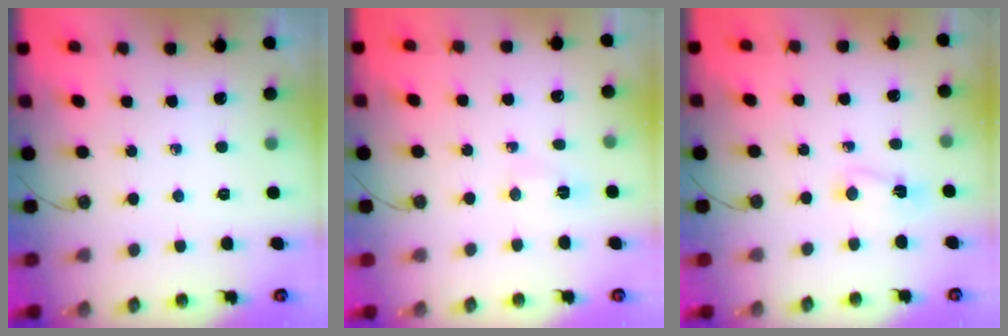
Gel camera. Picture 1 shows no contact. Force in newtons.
{"total": 3.6, "press": 3.6, "slide": 0.4}
{"total": 3.8, "press": 3.8, "slide": 0.6}